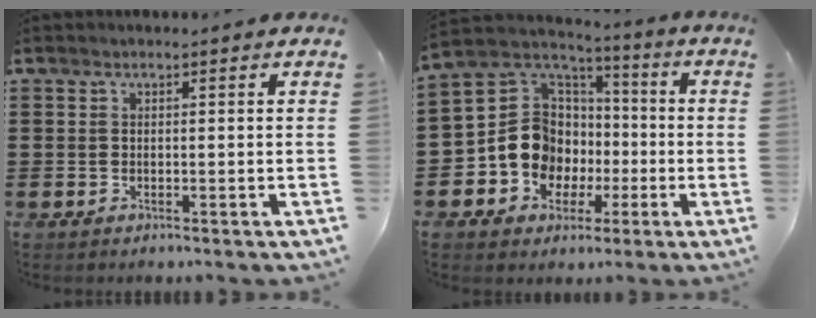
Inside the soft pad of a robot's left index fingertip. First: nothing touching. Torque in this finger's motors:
{"motor_torque": [1.95, 0.19, 1.05, 0.14]}